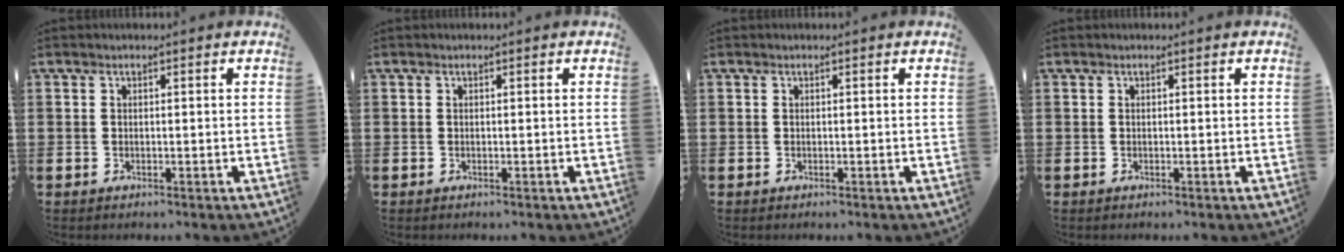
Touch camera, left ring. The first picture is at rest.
{"total": 0.0}
{"total": 0.0}
{"total": 0.0}